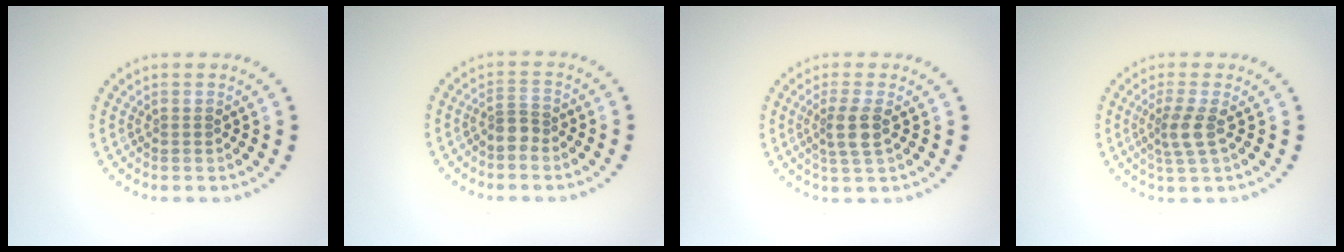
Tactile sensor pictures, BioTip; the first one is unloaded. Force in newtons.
{"total": 1.5, "press": 1.1, "slide": 1.0}
{"total": 2.4, "press": 2.0, "slide": 1.3}
{"total": 2.5, "press": 1.9, "slide": 1.6}